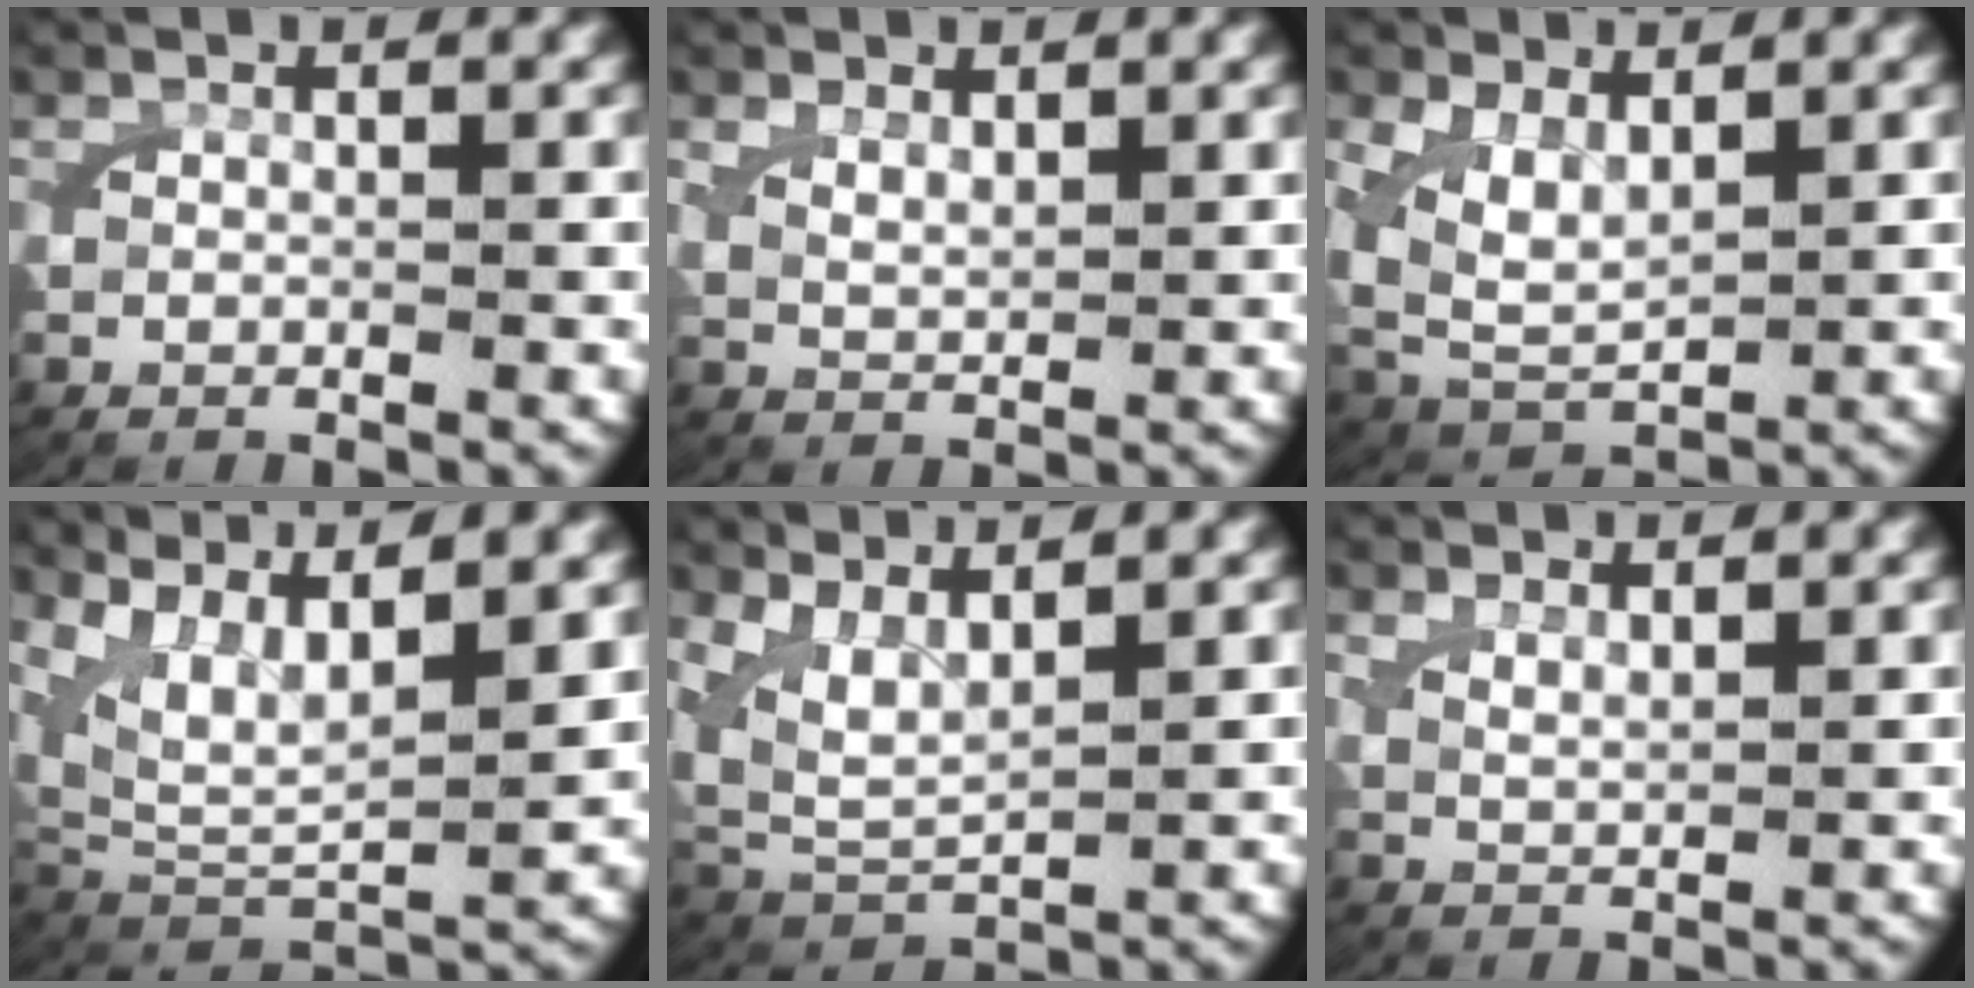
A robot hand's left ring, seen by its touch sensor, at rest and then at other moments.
{"total": 1.5, "force": [1.0, 0.4, 1.1], "torque": [-0.026, -0.012, 0.029]}
{"total": 6.4, "force": [0.5, 5.2, 3.7], "torque": [-0.115, -0.032, 0.020]}
{"total": 9.1, "force": [3.0, 6.2, 5.9], "torque": [-0.158, -0.019, 0.055]}
{"total": 7.8, "force": [1.5, 6.5, 4.1], "torque": [-0.137, -0.028, 0.030]}
{"total": 1.4, "force": [1.1, 0.0, 0.9], "torque": [-0.022, -0.009, 0.029]}